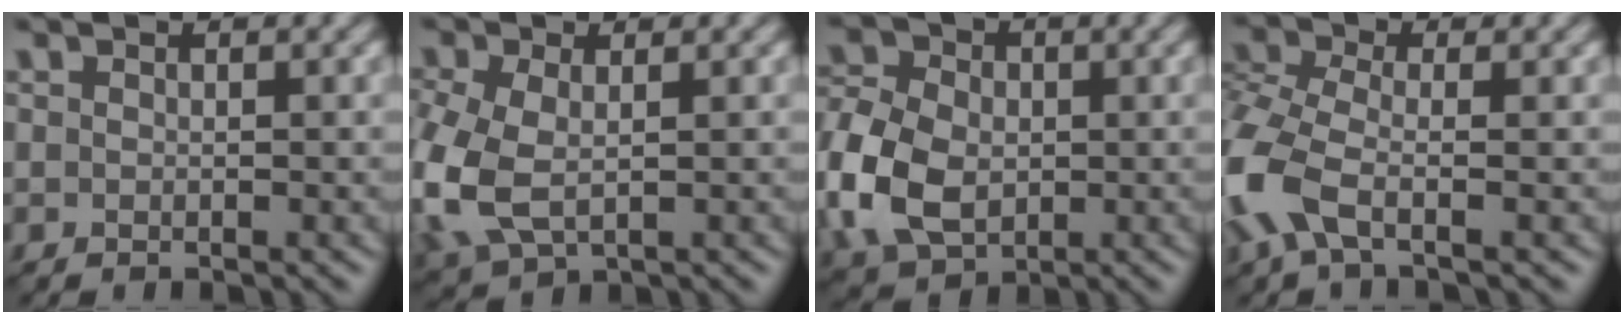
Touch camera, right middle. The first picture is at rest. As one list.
[{"total": 7.4, "force": [-1.3, 4.8, 5.6], "torque": [-0.169, -0.018, -0.024]}, {"total": 10.3, "force": [-1.8, 7.6, 6.7], "torque": [-0.174, -0.009, -0.042]}, {"total": 7.0, "force": [-2.7, 3.4, 5.6], "torque": [-0.152, -0.007, -0.078]}]